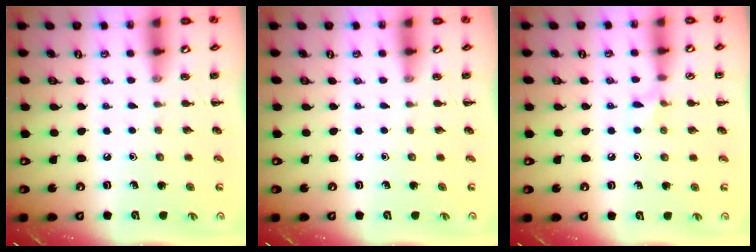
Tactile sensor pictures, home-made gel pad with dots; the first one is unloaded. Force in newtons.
{"total": 0.0}
{"total": 5.3, "press": 4.9, "slide": 1.9}